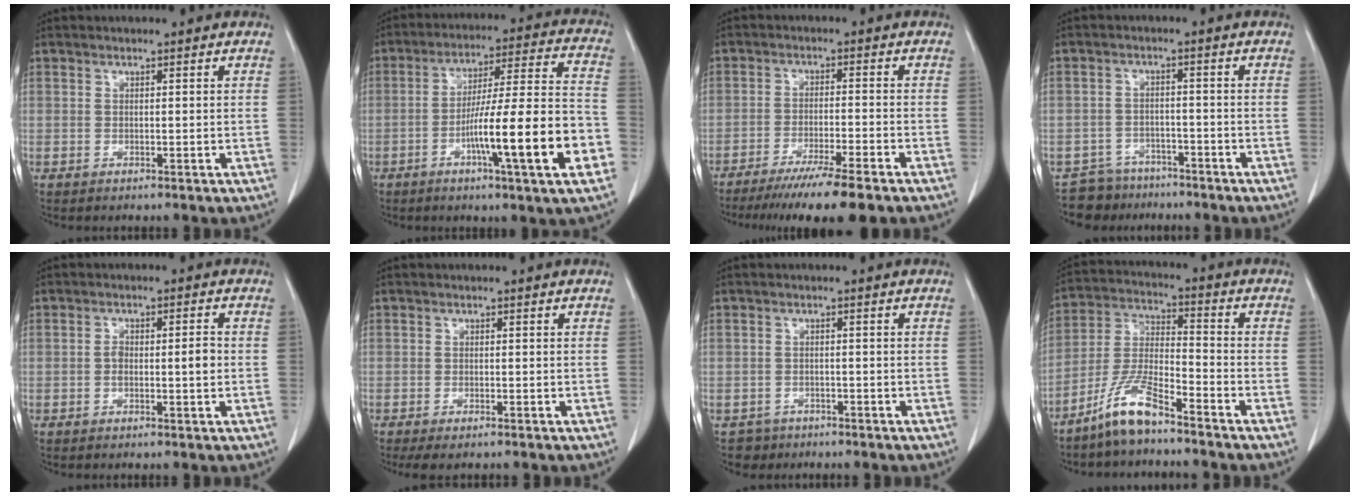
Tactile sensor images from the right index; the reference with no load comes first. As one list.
[{"total": 18.0, "force": [-6.1, 0.4, 16.9], "torque": [-0.245, 0.007, -0.094]}, {"total": 11.2, "force": [-8.8, -0.6, 6.9], "torque": [-0.096, -0.030, -0.138]}, {"total": 5.8, "force": [-4.9, 3.1, -0.8], "torque": [0.020, 0.013, -0.082]}, {"total": 3.5, "force": [-0.4, 1.0, 3.3], "torque": [-0.058, 0.009, -0.007]}, {"total": 2.8, "force": [-2.2, 0.9, 1.5], "torque": [-0.025, -0.007, -0.031]}, {"total": 2.8, "force": [-1.8, 2.0, -0.6], "torque": [0.007, 0.008, -0.032]}, {"total": 9.0, "force": [-6.9, 1.3, 5.6], "torque": [-0.130, -0.010, -0.142]}]